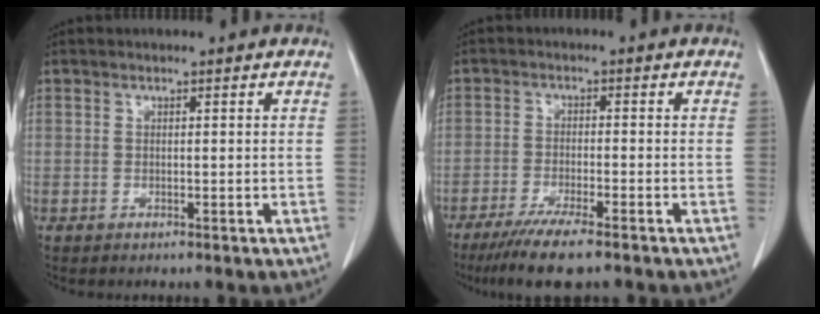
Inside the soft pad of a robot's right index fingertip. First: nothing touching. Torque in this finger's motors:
{"motor_torque": [0.00, -0.09, 0.35, 0.10]}